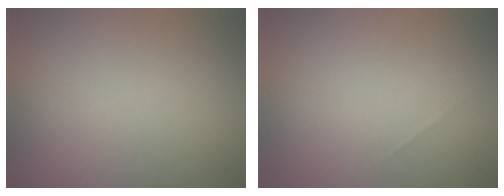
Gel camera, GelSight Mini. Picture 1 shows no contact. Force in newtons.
{"total": 0.0}